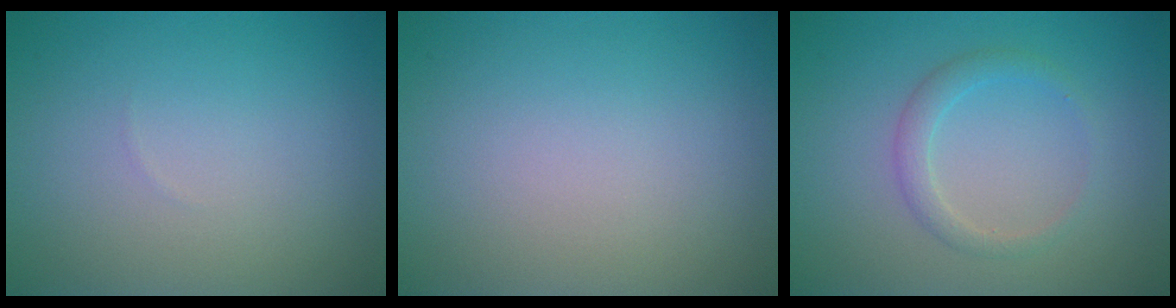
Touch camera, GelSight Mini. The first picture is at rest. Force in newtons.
{"total": 0.0}
{"total": 1.8, "press": 1.8, "slide": 0.0}